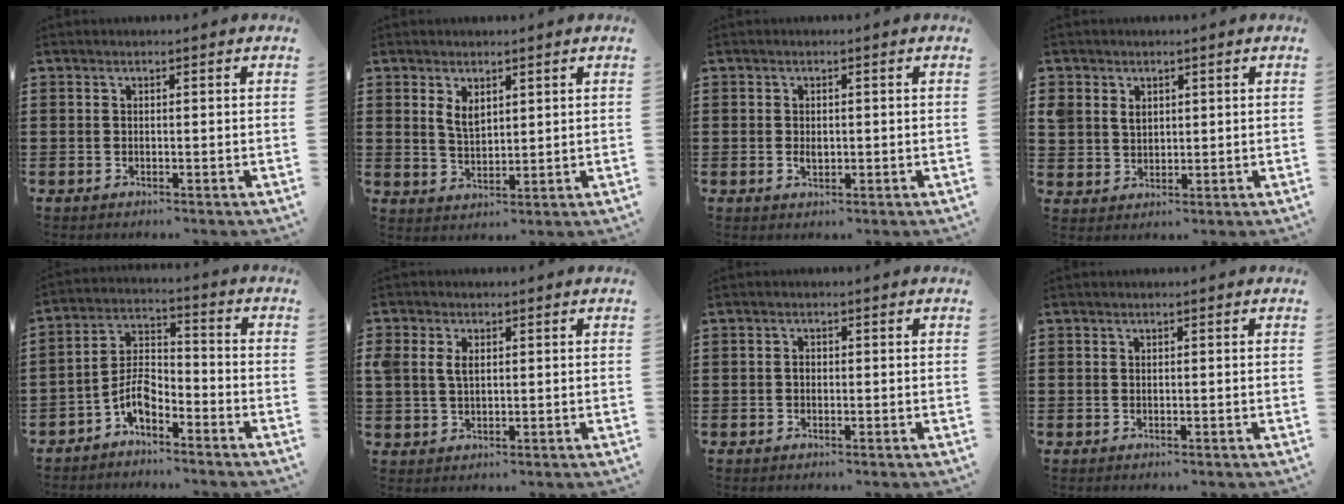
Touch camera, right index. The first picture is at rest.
{"total": 3.2, "force": [1.8, 1.7, 1.9], "torque": [-0.035, 0.002, 0.032]}
{"total": 1.4, "force": [0.0, 0.8, 1.1], "torque": [-0.022, 0.004, -0.001]}
{"total": 3.3, "force": [1.5, 2.7, 1.0], "torque": [-0.030, 0.012, 0.028]}
{"total": 5.9, "force": [-3.8, 2.6, 3.7], "torque": [-0.086, 0.007, -0.079]}
{"total": 3.1, "force": [0.9, 2.0, 2.2], "torque": [-0.057, 0.007, 0.013]}
{"total": 0.9, "force": [-0.1, 0.7, 0.6], "torque": [-0.014, 0.001, -0.003]}
{"total": 0.0}